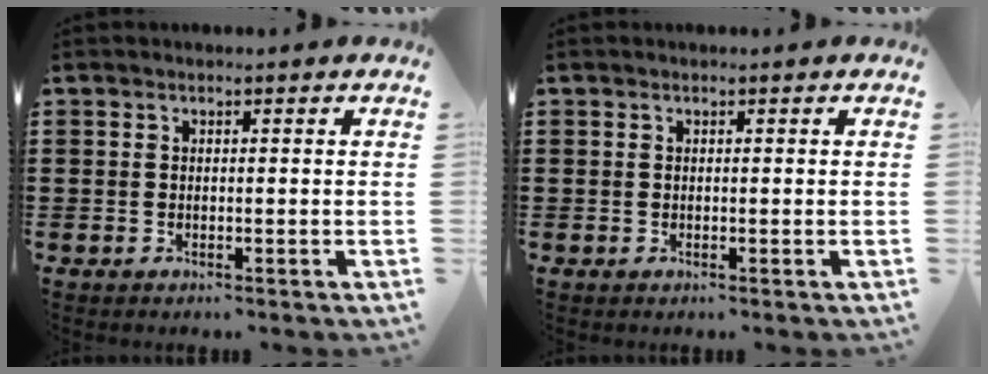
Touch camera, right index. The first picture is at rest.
{"total": 0.0}